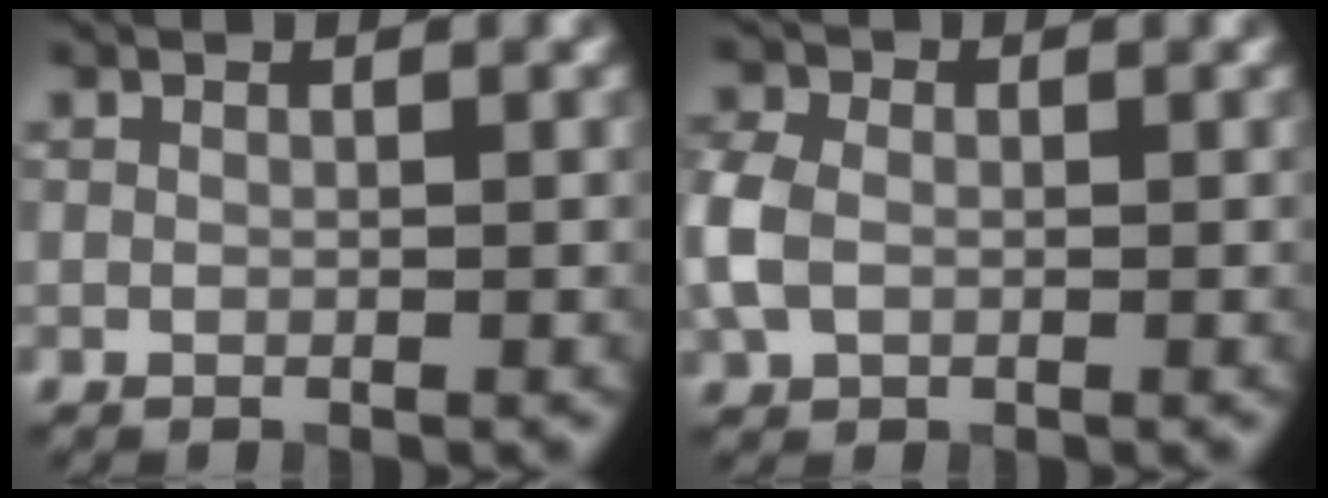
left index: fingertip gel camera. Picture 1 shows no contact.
{"total": 3.9, "force": [-0.5, 3.0, 2.5], "torque": [-0.071, 0.002, -0.016]}